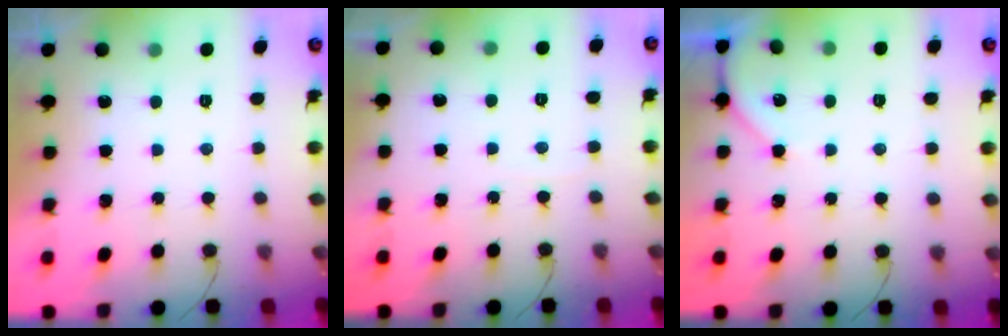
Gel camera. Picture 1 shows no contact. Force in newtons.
{"total": 2.0, "press": 2.0, "slide": 0.2}
{"total": 4.7, "press": 4.7, "slide": 0.6}